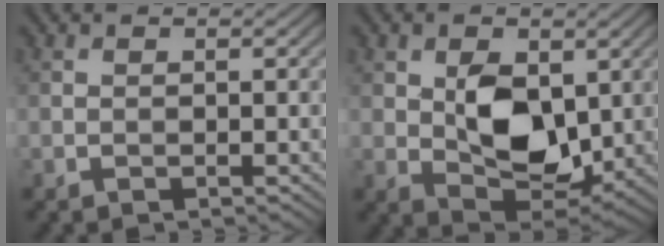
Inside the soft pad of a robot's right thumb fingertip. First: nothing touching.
{"total": 8.6, "force": [1.1, 5.5, 6.5], "torque": [-0.122, -0.011, 0.024]}